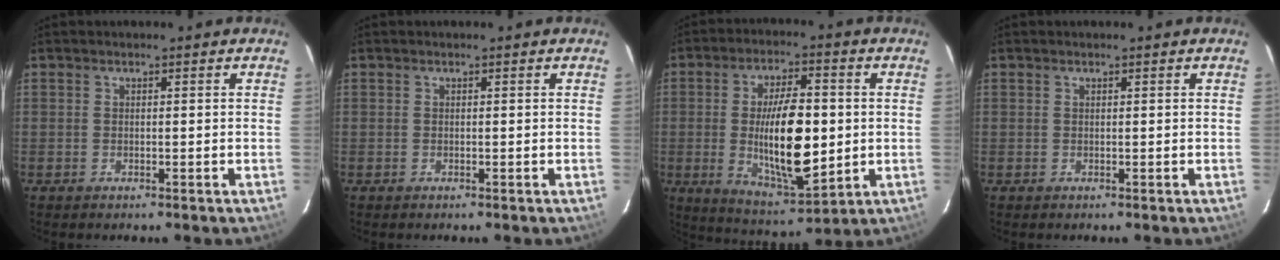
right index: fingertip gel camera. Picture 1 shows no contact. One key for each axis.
{"total": 0.0}
{"total": 16.6, "fx": -0.9, "fy": 6.3, "fz": 15.4, "tx": -0.271, "ty": -0.014, "tz": -0.004}
{"total": 0.0}